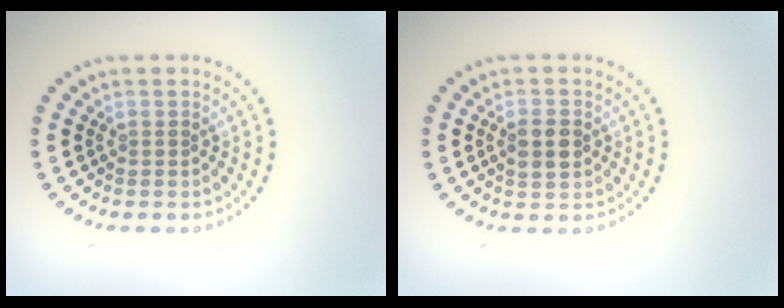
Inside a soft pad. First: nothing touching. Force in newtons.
{"total": 2.2, "press": 2.2, "slide": 0.2}